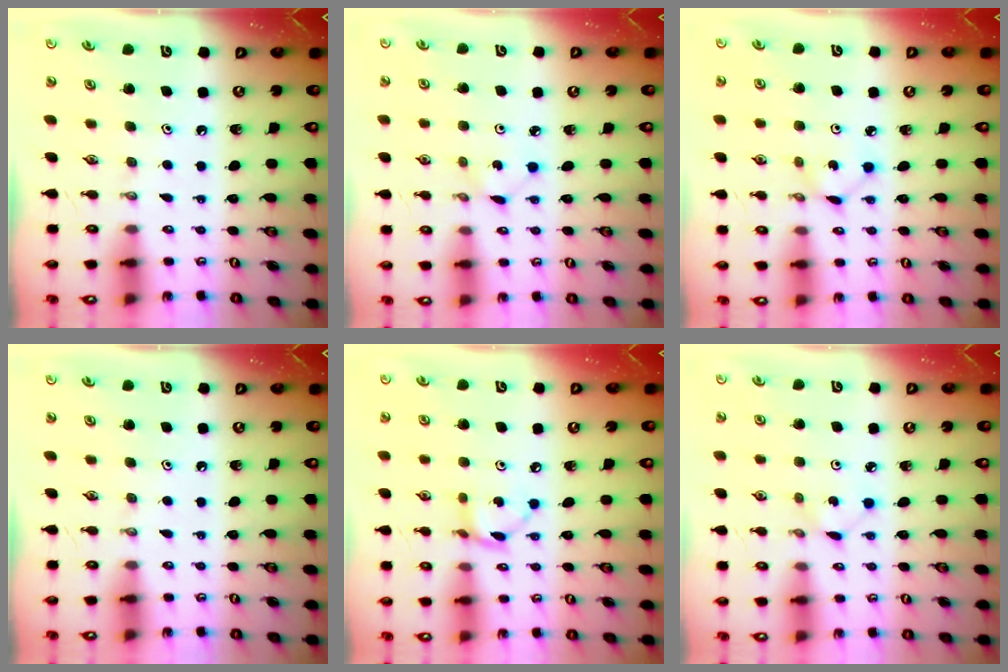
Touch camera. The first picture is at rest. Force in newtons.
{"total": 1.3, "press": 1.3, "slide": 0.1}
{"total": 1.8, "press": 1.7, "slide": 0.3}
{"total": 0.0}
{"total": 5.1, "press": 5.1, "slide": 0.2}
{"total": 1.3, "press": 1.3, "slide": 0.1}